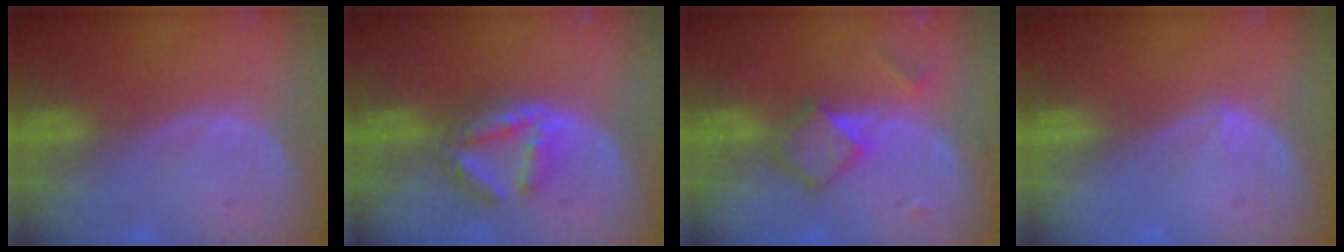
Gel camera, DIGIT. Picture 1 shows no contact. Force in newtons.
{"total": 5.7, "press": 5.5, "slide": 1.4}
{"total": 5.2, "press": 5.2, "slide": 0.1}
{"total": 0.6, "press": 0.4, "slide": 0.5}